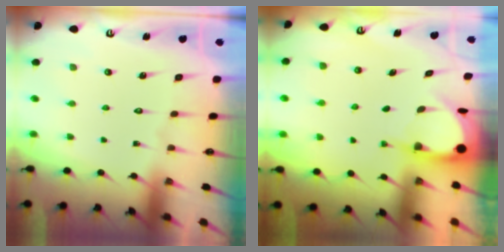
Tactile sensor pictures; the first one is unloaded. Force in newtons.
{"total": 4.0, "press": 4.0, "slide": 0.3}